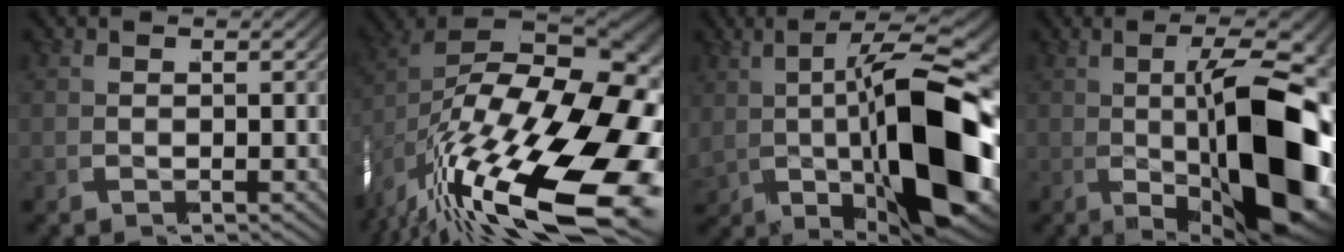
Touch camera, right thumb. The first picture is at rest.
{"total": 24.0, "force": [-7.5, 14.9, 17.3], "torque": [-0.303, -0.091, -0.093]}
{"total": 15.6, "force": [-1.8, 6.5, 14.0], "torque": [-0.226, -0.012, -0.017]}
{"total": 16.1, "force": [-2.6, 6.8, 14.4], "torque": [-0.232, -0.014, -0.031]}